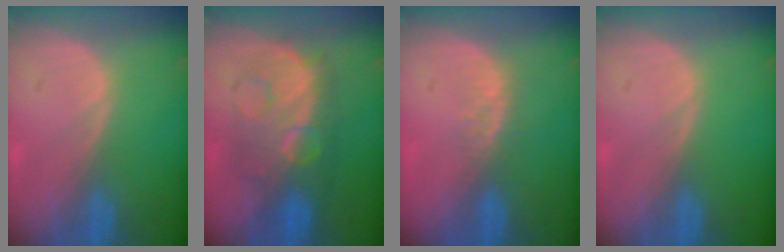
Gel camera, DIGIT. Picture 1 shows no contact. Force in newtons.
{"total": 8.8, "press": 8.8, "slide": 0.4}
{"total": 2.9, "press": 2.3, "slide": 1.8}
{"total": 0.0}